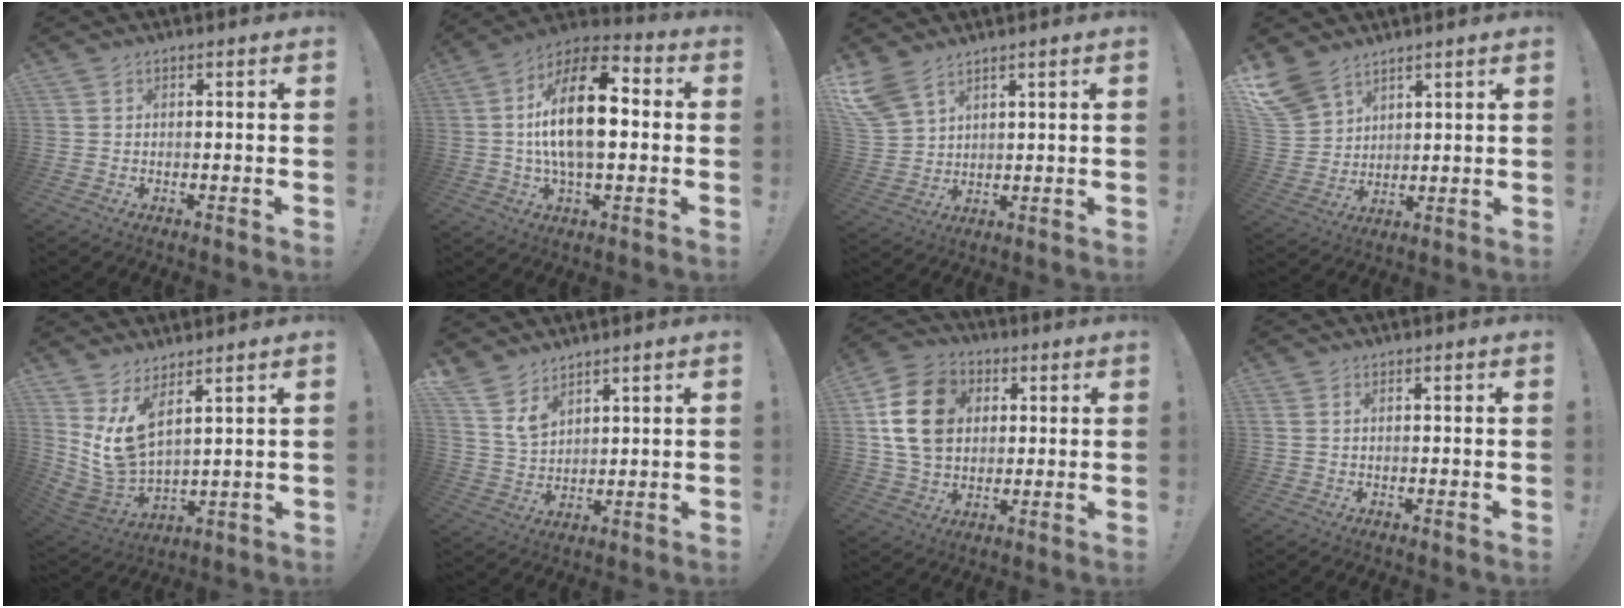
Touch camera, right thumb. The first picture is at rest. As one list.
[{"total": 19.4, "force": [1.1, 9.0, 17.2], "torque": [-0.299, 0.006, 0.011]}, {"total": 8.6, "force": [6.0, 4.5, 4.1], "torque": [-0.091, -0.028, 0.123]}, {"total": 9.9, "force": [7.3, 5.9, 3.3], "torque": [-0.075, -0.043, 0.150]}, {"total": 11.6, "force": [6.5, 5.1, 8.2], "torque": [-0.162, -0.048, 0.124]}, {"total": 7.4, "force": [5.8, 3.5, 2.9], "torque": [-0.052, -0.038, 0.113]}, {"total": 18.3, "force": [4.0, 14.1, 10.9], "torque": [-0.187, 0.001, 0.075]}, {"total": 0.9, "force": [0.5, 0.6, 0.6], "torque": [-0.016, 0.002, 0.010]}]